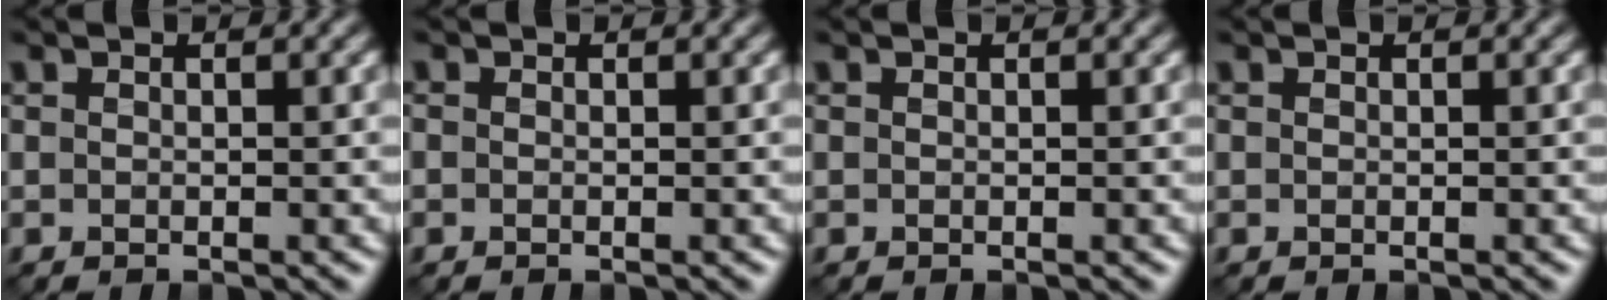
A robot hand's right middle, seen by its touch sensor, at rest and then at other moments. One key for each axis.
{"total": 0.0}
{"total": 0.0}
{"total": 0.0}